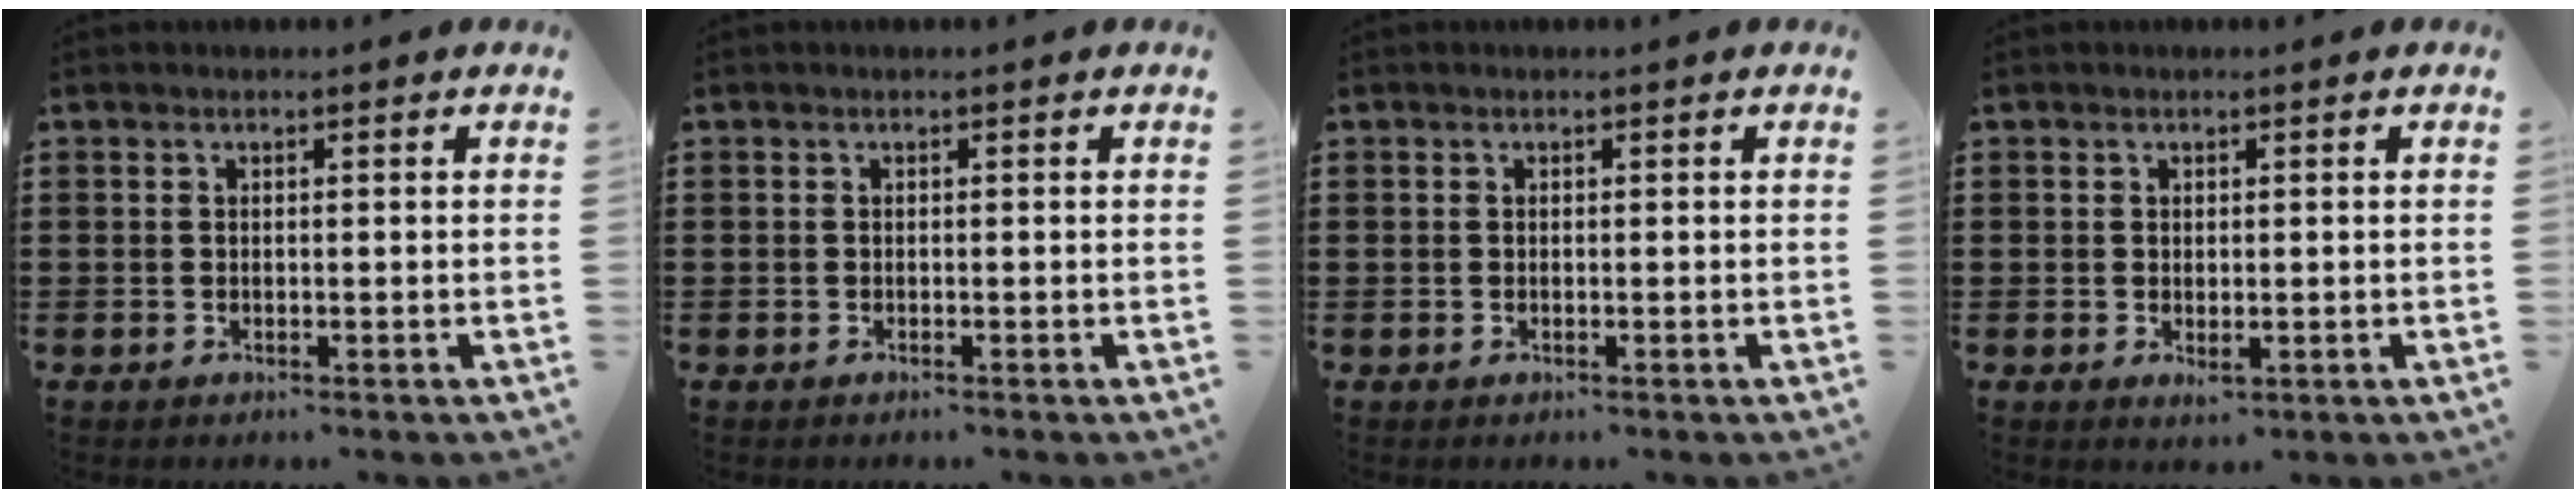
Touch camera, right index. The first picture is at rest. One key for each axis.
{"total": 0.0}
{"total": 0.0}
{"total": 1.2, "fx": 0.0, "fy": 0.7, "fz": 1.0, "tx": -0.019, "ty": 0.000, "tz": 0.001}